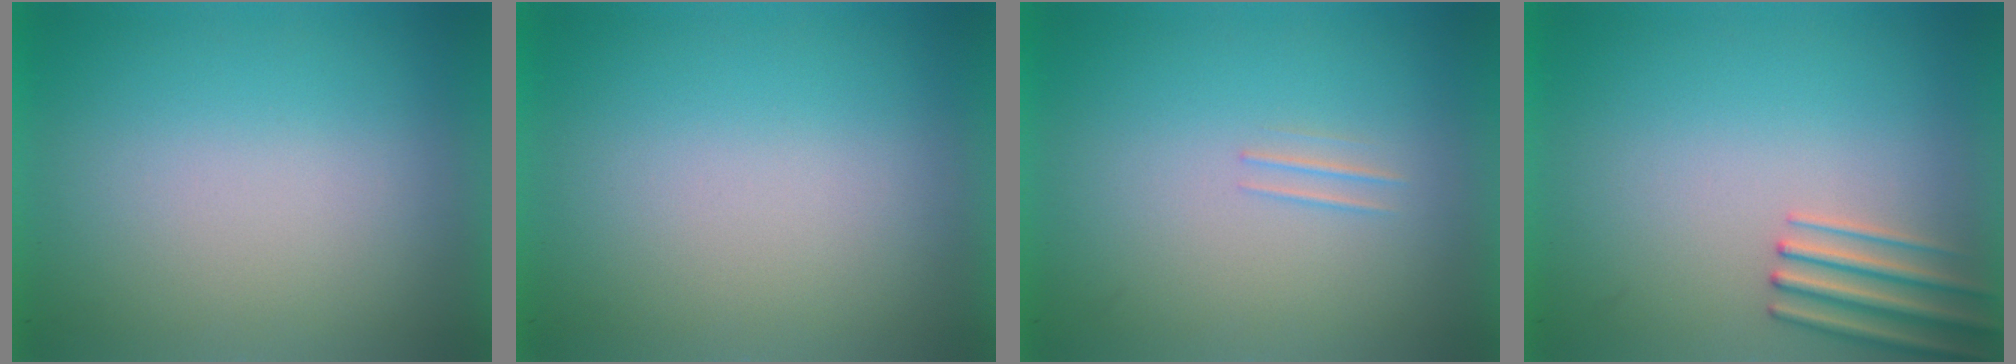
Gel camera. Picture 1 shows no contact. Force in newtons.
{"total": 1.0}
{"total": 1.0}
{"total": 2.5}